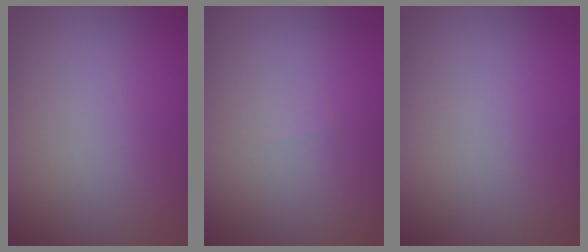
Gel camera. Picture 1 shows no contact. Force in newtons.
{"total": 0.0}
{"total": 0.0}